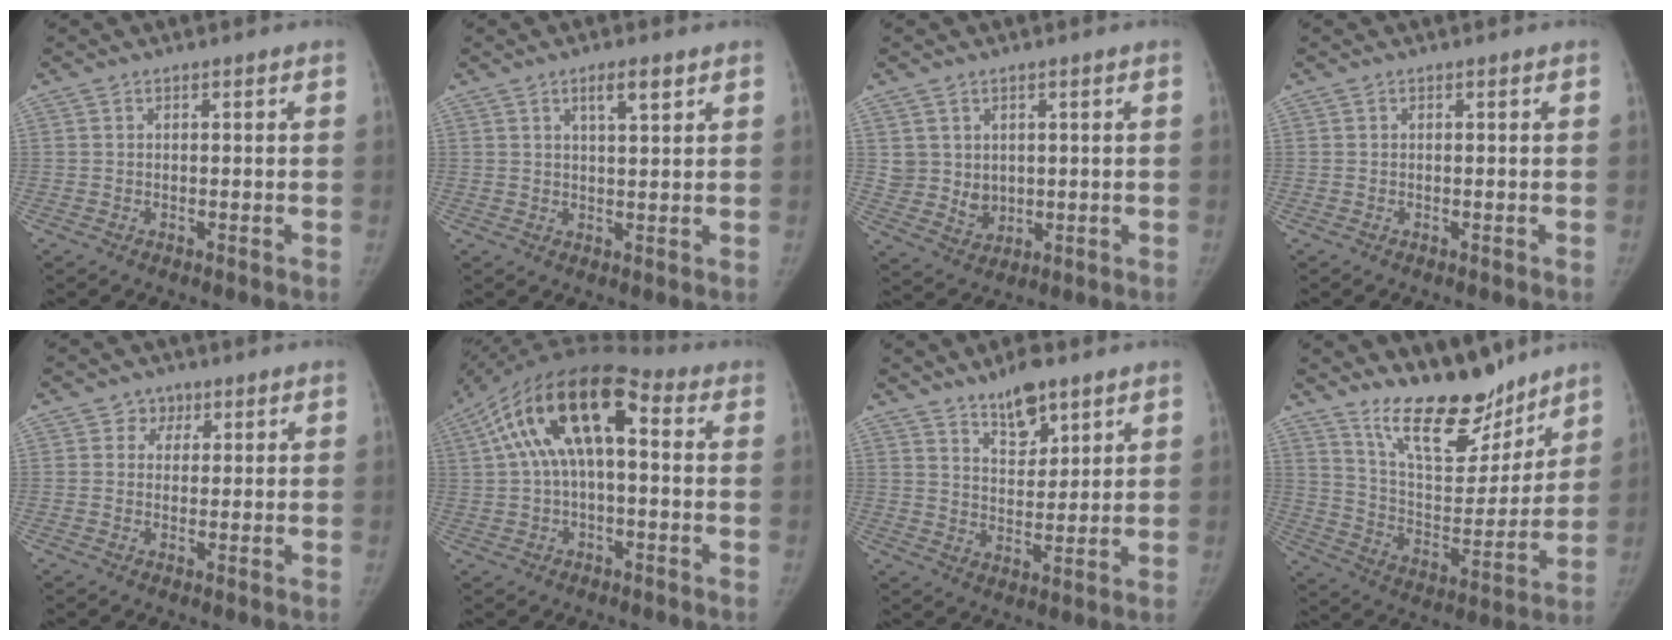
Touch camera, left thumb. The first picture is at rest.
{"total": 4.1, "force": [2.3, 1.1, 3.2], "torque": [-0.046, -0.011, 0.040]}
{"total": 5.4, "force": [1.8, 4.8, 1.4], "torque": [0.000, -0.017, 0.048]}
{"total": 0.0}
{"total": 3.0, "force": [1.3, 2.7, 0.5], "torque": [0.019, 0.000, 0.011]}
{"total": 16.7, "force": [3.0, 8.1, 14.3], "torque": [-0.258, 0.051, 0.039]}
{"total": 7.9, "force": [5.8, 3.1, 4.4], "torque": [-0.047, -0.039, 0.098]}
{"total": 18.3, "force": [14.8, 6.6, 8.6], "torque": [-0.081, -0.106, 0.251]}